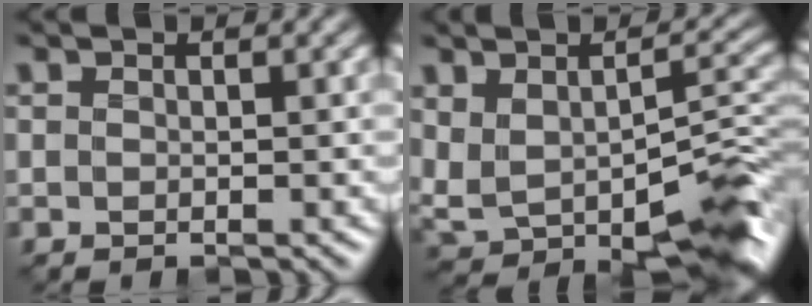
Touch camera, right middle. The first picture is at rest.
{"total": 11.4, "force": [-2.6, 5.4, 9.7], "torque": [-0.163, -0.019, -0.032]}